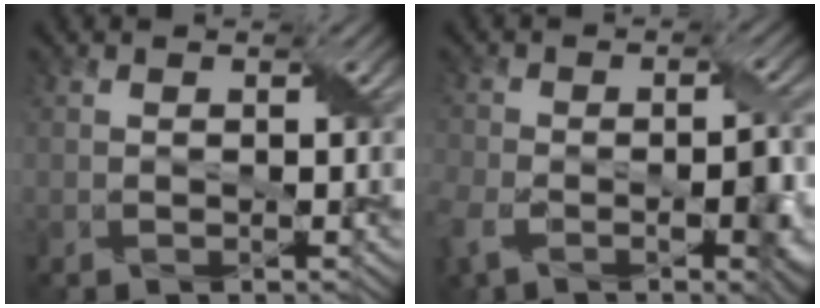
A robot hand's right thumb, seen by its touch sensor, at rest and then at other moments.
{"total": 9.1, "force": [-3.9, 4.0, 7.2], "torque": [-0.137, -0.014, -0.068]}